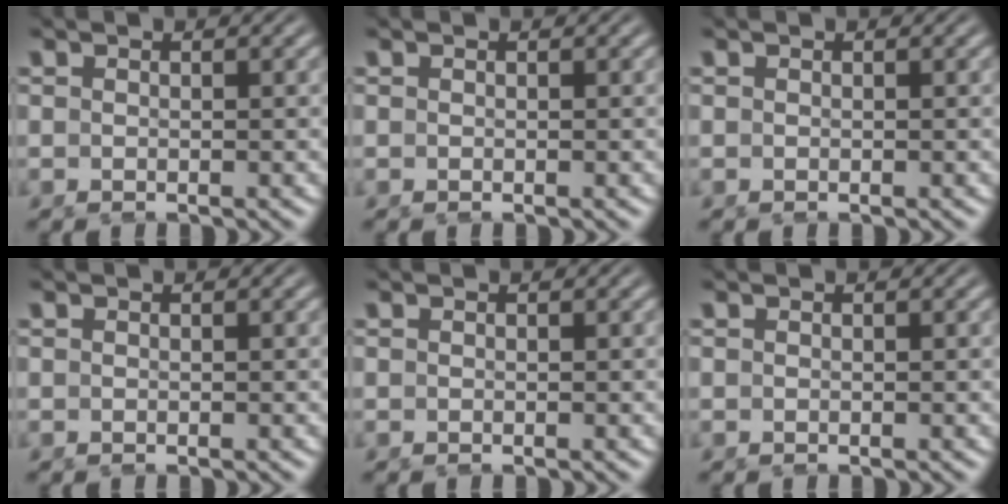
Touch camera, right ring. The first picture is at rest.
{"total": 0.0}
{"total": 0.0}
{"total": 0.0}
{"total": 0.0}
{"total": 0.0}